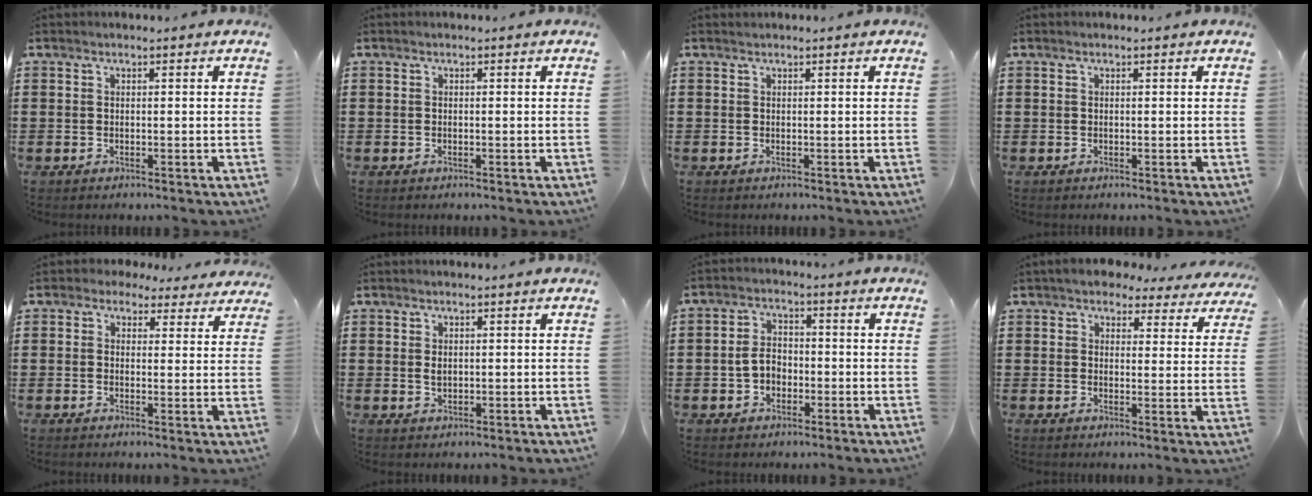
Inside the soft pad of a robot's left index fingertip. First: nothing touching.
{"total": 0.0}
{"total": 0.0}
{"total": 0.0}
{"total": 2.9, "force": [2.4, 1.4, 0.8], "torque": [-0.026, 0.000, 0.044]}
{"total": 1.1, "force": [0.3, 0.6, 0.8], "torque": [-0.019, 0.005, 0.005]}
{"total": 4.1, "force": [-1.0, 2.9, 2.7], "torque": [-0.062, 0.005, -0.023]}
{"total": 4.5, "force": [4.2, 1.2, 1.1], "torque": [-0.041, -0.015, 0.074]}